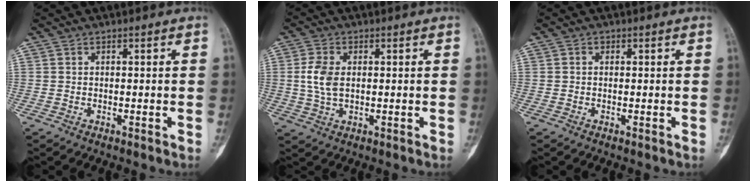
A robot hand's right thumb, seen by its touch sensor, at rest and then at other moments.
{"total": 5.9, "force": [0.6, 3.6, 4.7], "torque": [-0.103, 0.001, 0.013]}
{"total": 0.5, "force": [0.1, 0.5, 0.1], "torque": [0.006, 0.002, 0.000]}